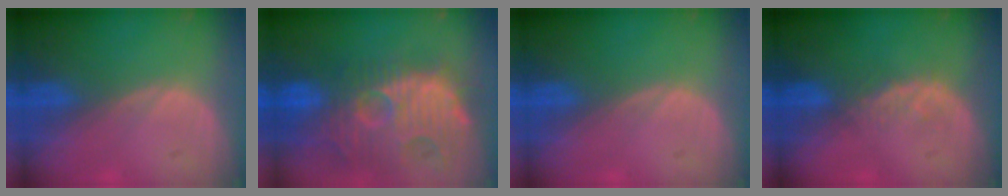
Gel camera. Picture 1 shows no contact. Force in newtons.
{"total": 14.1, "press": 12.4, "slide": 6.7}
{"total": 0.0}
{"total": 1.9, "press": 1.9, "slide": 0.3}